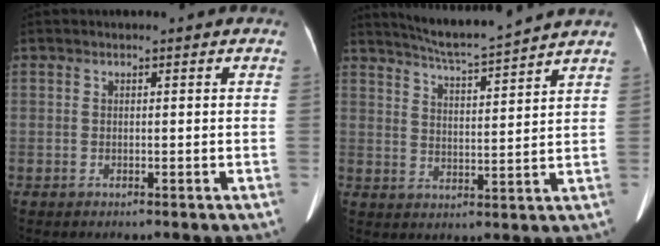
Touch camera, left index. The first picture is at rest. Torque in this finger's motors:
{"motor_torque": [-0.40, -1.07, 0.04, 0.01]}